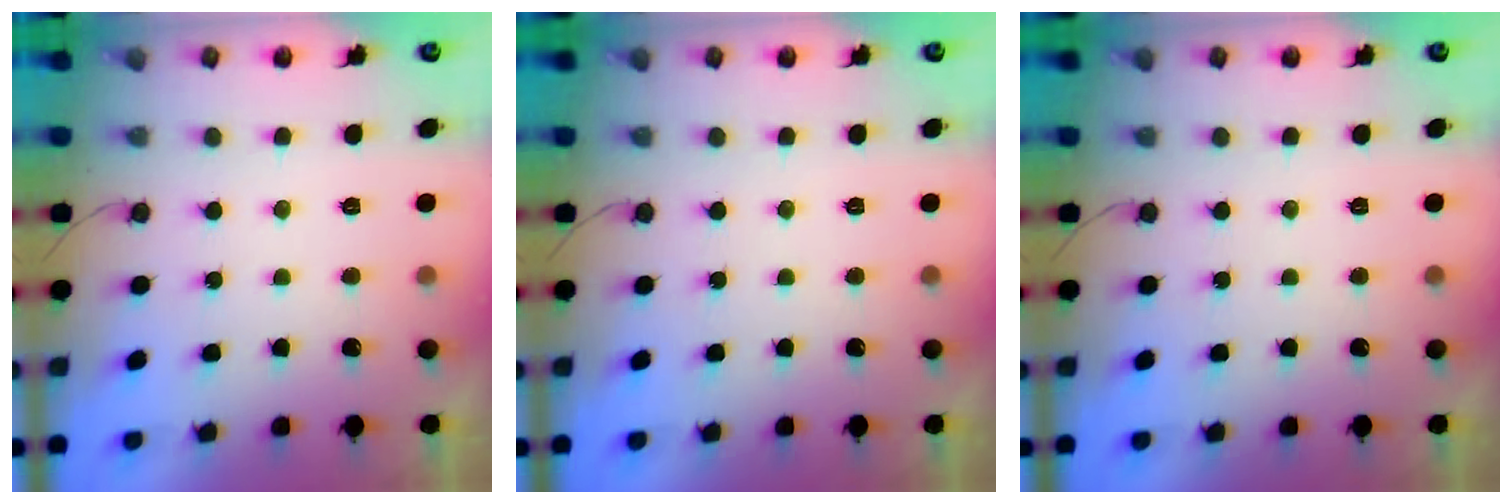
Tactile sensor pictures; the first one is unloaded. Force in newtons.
{"total": 0.0}
{"total": 0.0}